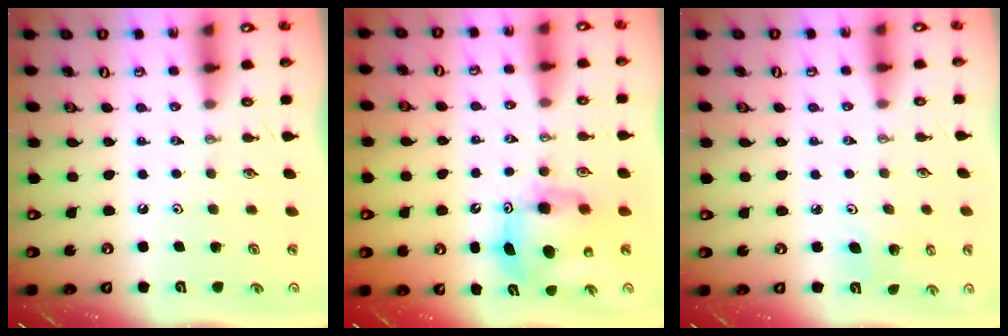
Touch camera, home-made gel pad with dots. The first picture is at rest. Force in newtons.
{"total": 9.1, "press": 9.0, "slide": 0.8}
{"total": 5.6, "press": 5.5, "slide": 0.8}